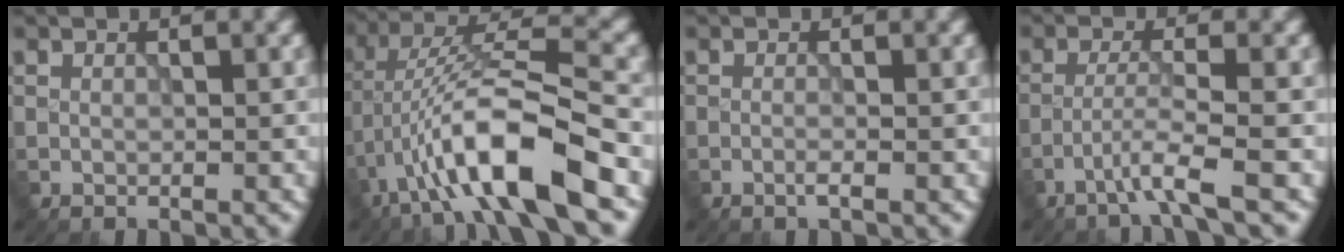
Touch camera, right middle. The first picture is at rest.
{"total": 10.2, "force": [-4.6, 2.3, 8.8], "torque": [-0.167, 0.019, -0.087]}
{"total": 0.8, "force": [-0.4, 0.1, 0.7], "torque": [-0.014, 0.000, -0.011]}
{"total": 3.1, "force": [-1.9, -0.2, 2.5], "torque": [-0.044, 0.007, -0.050]}